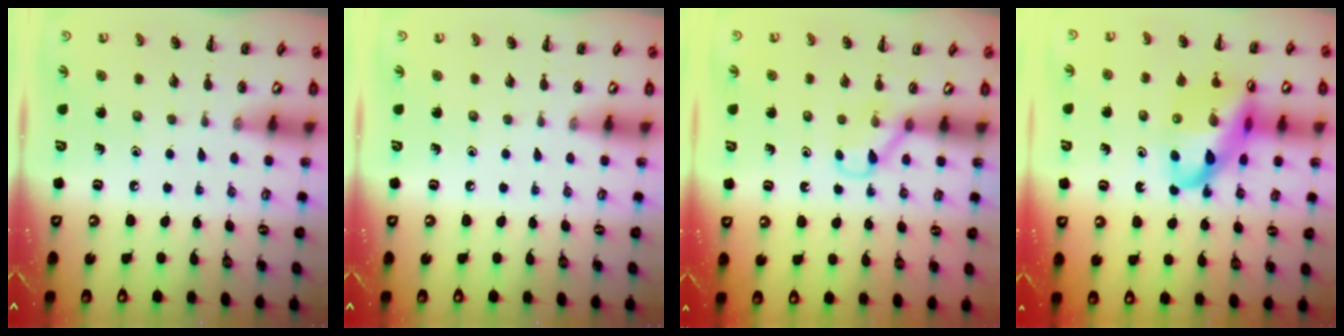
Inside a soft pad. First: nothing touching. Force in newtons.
{"total": 0.0}
{"total": 4.0, "press": 3.8, "slide": 1.2}
{"total": 17.9, "press": 17.5, "slide": 3.7}